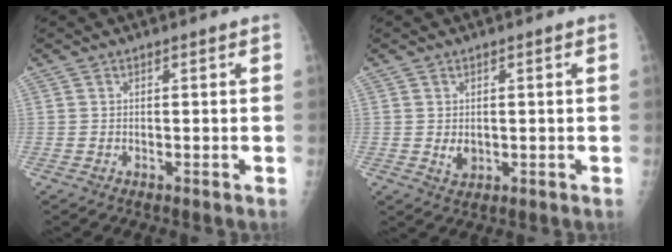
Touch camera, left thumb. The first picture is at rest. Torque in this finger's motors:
{"motor_torque": [0.39, 0.33, 0.34, 0.18, 0.00]}